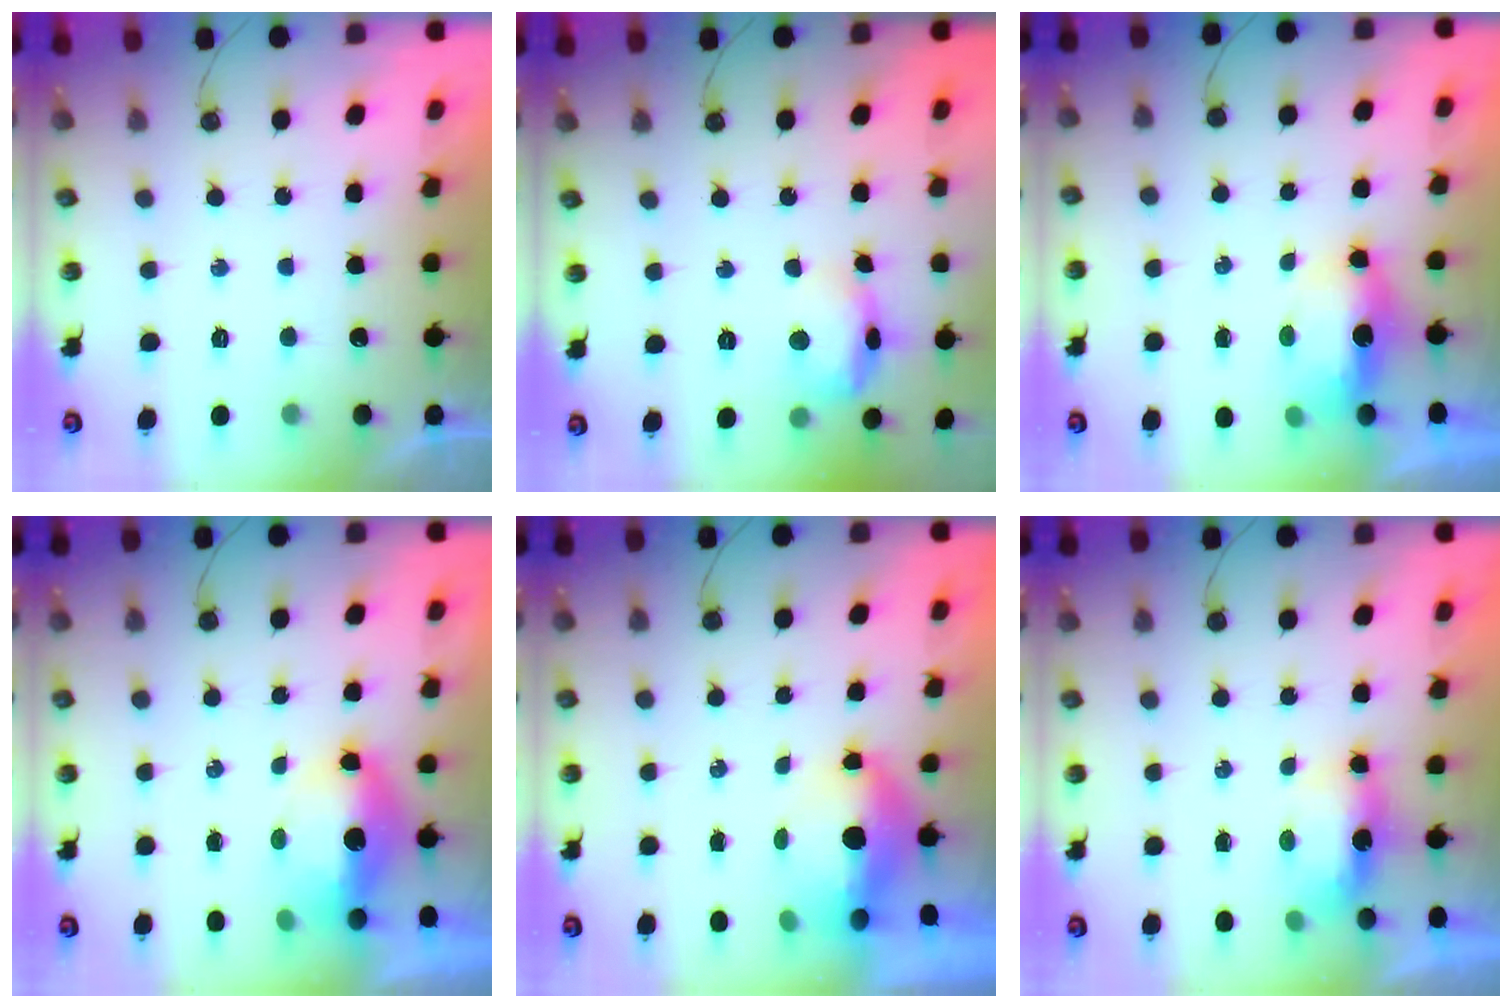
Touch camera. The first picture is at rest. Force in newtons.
{"total": 16.5, "press": 11.0, "slide": 12.2}
{"total": 13.9, "press": 8.4, "slide": 11.0}
{"total": 7.3, "press": 7.1, "slide": 1.6}
{"total": 5.4, "press": 5.3, "slide": 0.6}
{"total": 5.7, "press": 5.7, "slide": 0.9}